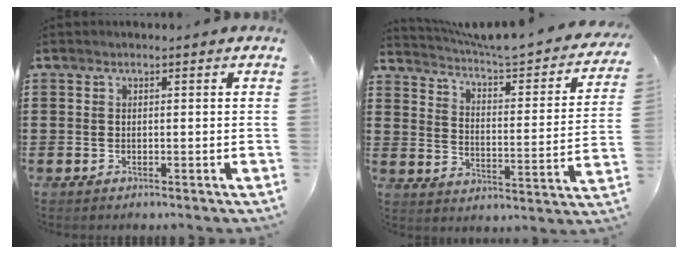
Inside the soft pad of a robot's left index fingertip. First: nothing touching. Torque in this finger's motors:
{"motor_torque": [2.14, 0.00, 0.49, 0.12]}